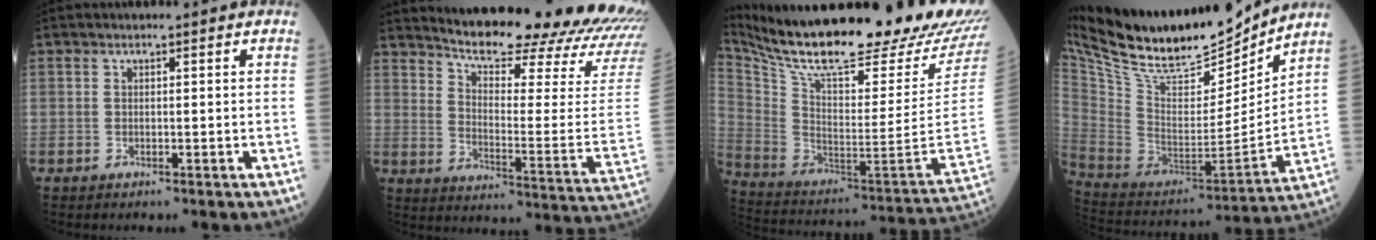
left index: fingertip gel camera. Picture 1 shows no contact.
{"total": 25.4, "force": [23.8, 1.3, 8.8], "torque": [-0.137, -0.119, 0.291]}
{"total": 33.7, "force": [28.5, 4.6, 17.3], "torque": [-0.316, -0.096, 0.410]}
{"total": 25.7, "force": [22.0, 5.0, 12.3], "torque": [-0.229, -0.013, 0.365]}